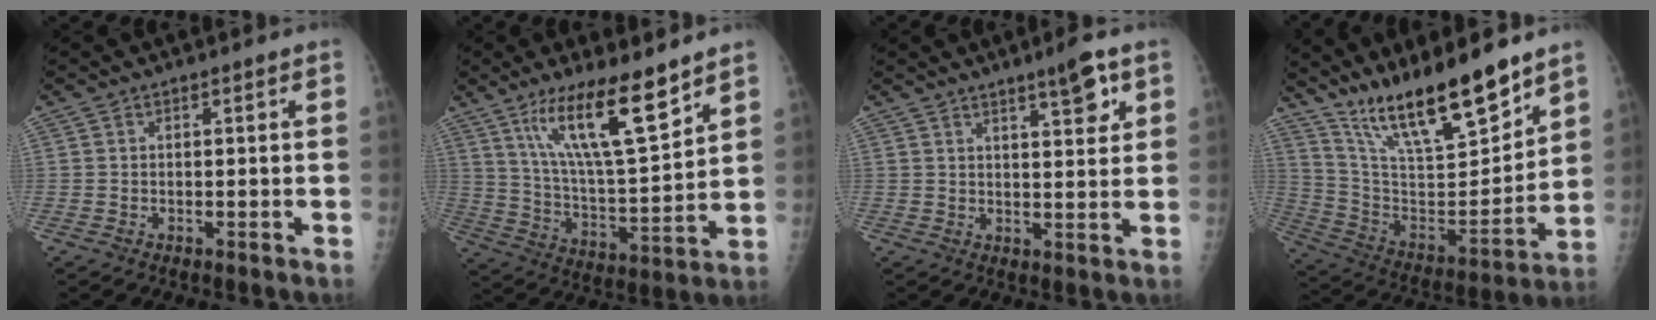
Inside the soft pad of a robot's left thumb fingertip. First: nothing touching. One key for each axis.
{"total": 16.0, "fx": 10.4, "fy": 3.3, "fz": 11.7, "tx": -0.194, "ty": -0.065, "tz": 0.199}
{"total": 6.0, "fx": 3.6, "fy": 1.2, "fz": 4.6, "tx": -0.062, "ty": -0.021, "tz": 0.053}
{"total": 21.4, "fx": 16.2, "fy": 4.8, "fz": 13.1, "tx": -0.194, "ty": -0.088, "tz": 0.295}